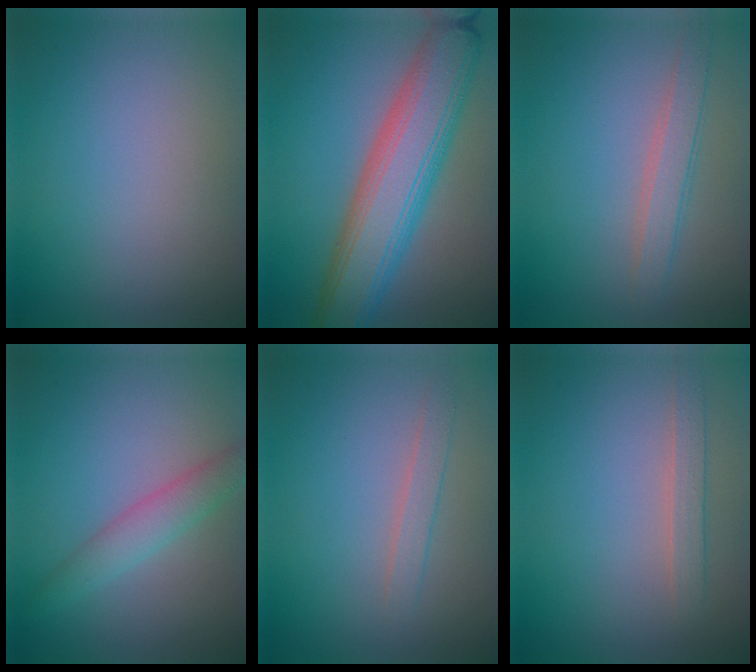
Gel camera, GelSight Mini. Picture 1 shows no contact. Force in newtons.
{"total": 9.7, "press": 9.7, "slide": 0.5}
{"total": 2.5, "press": 2.5, "slide": 0.1}
{"total": 2.9, "press": 2.9, "slide": 0.1}
{"total": 1.5, "press": 1.5, "slide": 0.0}
{"total": 1.8, "press": 1.8, "slide": 0.1}